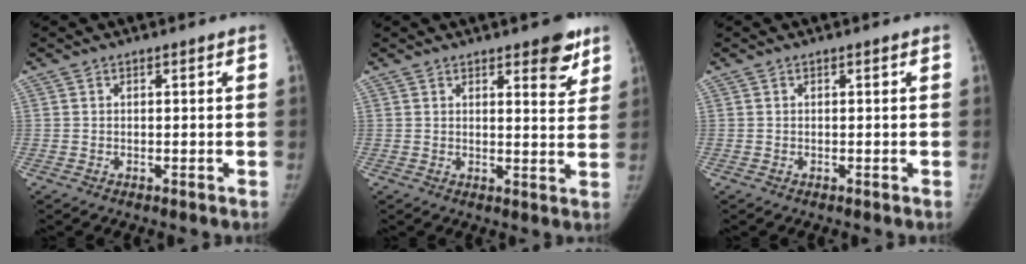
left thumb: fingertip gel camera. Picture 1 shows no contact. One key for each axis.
{"total": 6.6, "fx": 4.3, "fy": 2.3, "fz": 4.5, "tx": -0.032, "ty": -0.024, "tz": 0.050}
{"total": 0.0}